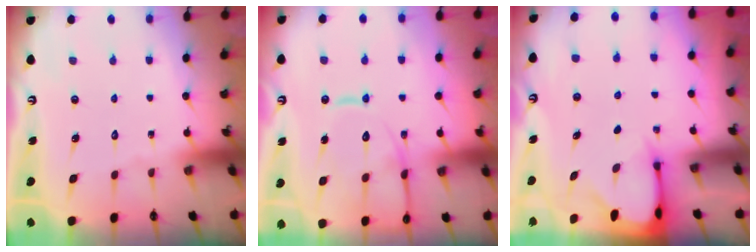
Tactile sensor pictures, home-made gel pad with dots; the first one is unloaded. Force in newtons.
{"total": 14.4, "press": 14.4, "slide": 1.4}
{"total": 2.7, "press": 2.6, "slide": 0.4}